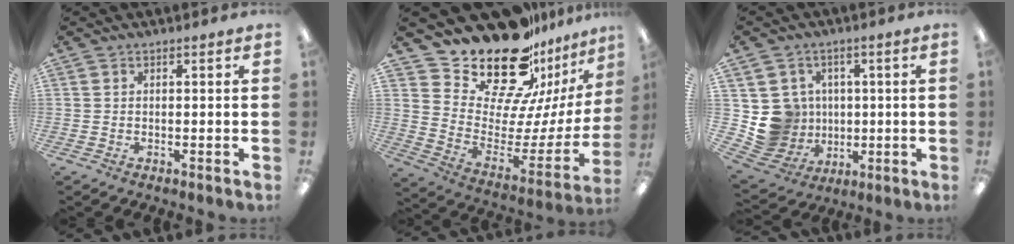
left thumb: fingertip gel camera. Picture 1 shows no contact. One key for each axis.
{"total": 25.2, "fx": 20.6, "fy": 10.7, "fz": 9.8, "tx": -0.153, "ty": -0.156, "tz": 0.373}
{"total": 10.1, "fx": 0.7, "fy": 9.9, "fz": 1.5, "tx": -0.059, "ty": -0.010, "tz": 0.028}